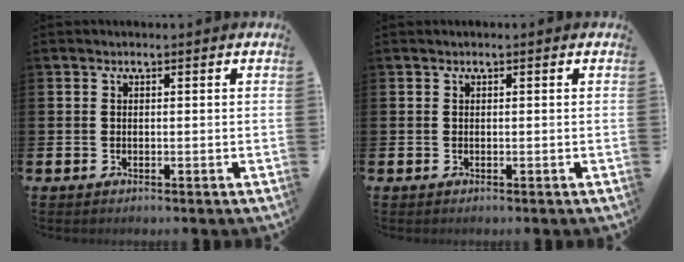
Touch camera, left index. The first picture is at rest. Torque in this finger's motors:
{"motor_torque": [1.13, -1.00, 0.14, 0.07]}